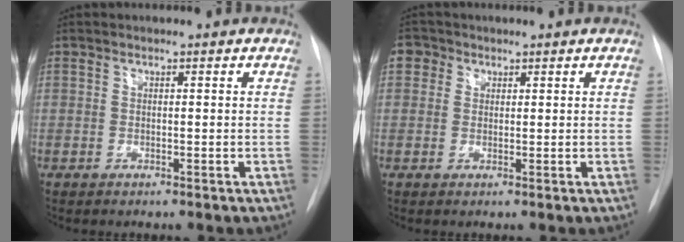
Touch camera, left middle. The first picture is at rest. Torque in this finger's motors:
{"motor_torque": [0.45, -0.48, 0.03, 0.00]}